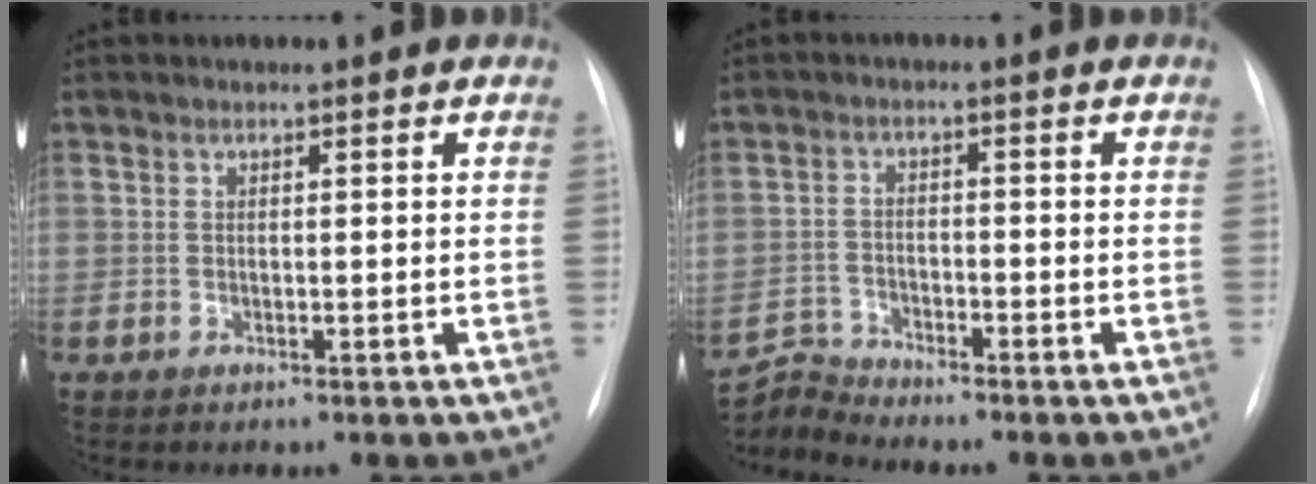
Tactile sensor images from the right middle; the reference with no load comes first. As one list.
[{"total": 4.2, "force": [-3.9, -1.0, -1.3], "torque": [0.022, -0.009, -0.074]}]